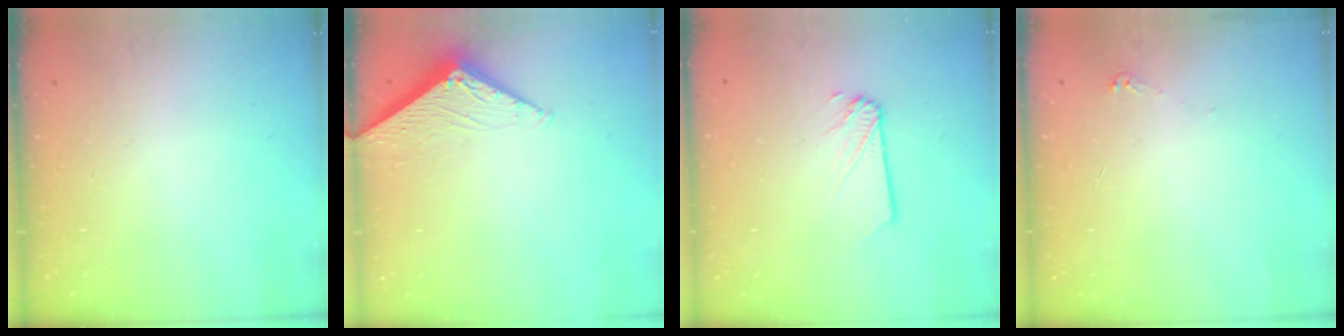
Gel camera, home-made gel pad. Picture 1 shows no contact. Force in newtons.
{"total": 3.1, "press": 3.1, "slide": 0.4}
{"total": 1.9, "press": 1.9, "slide": 0.3}
{"total": 2.5, "press": 2.5, "slide": 0.3}